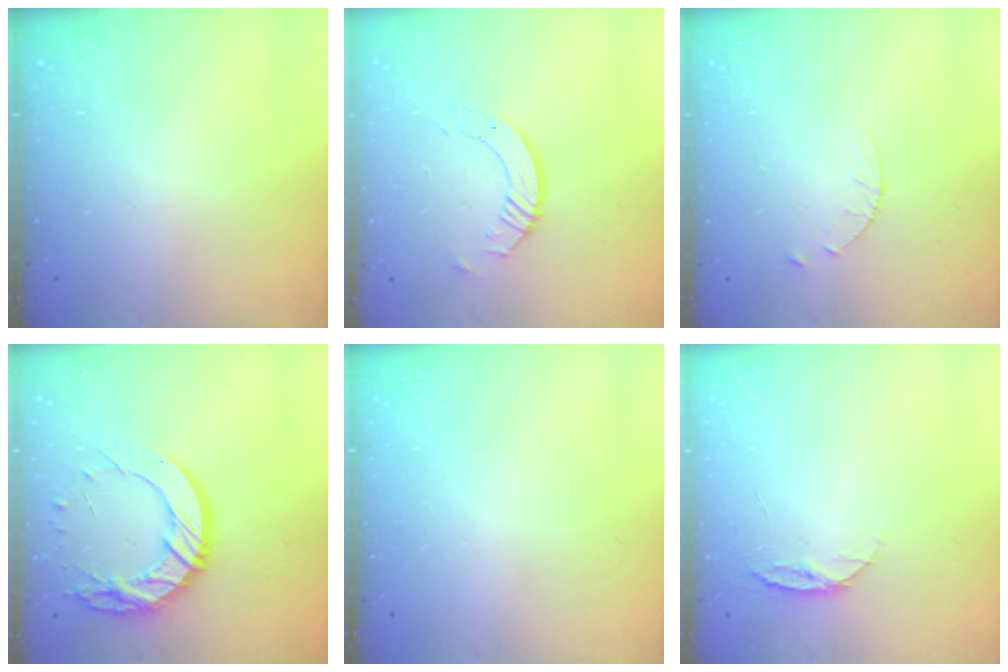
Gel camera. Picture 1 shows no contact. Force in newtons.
{"total": 6.5, "press": 6.4, "slide": 0.7}
{"total": 3.1, "press": 3.1, "slide": 0.3}
{"total": 16.8, "press": 16.8, "slide": 1.2}
{"total": 0.0}
{"total": 6.6, "press": 6.5, "slide": 0.7}